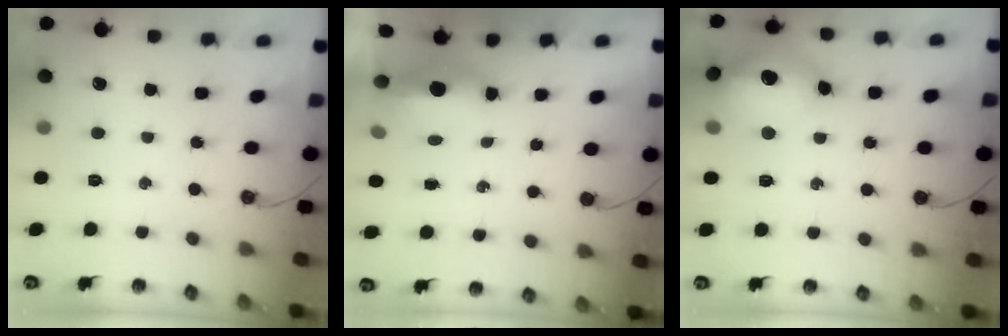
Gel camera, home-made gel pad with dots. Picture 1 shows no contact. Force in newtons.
{"total": 13.9, "press": 7.1, "slide": 12.0}
{"total": 15.9, "press": 15.8, "slide": 1.7}